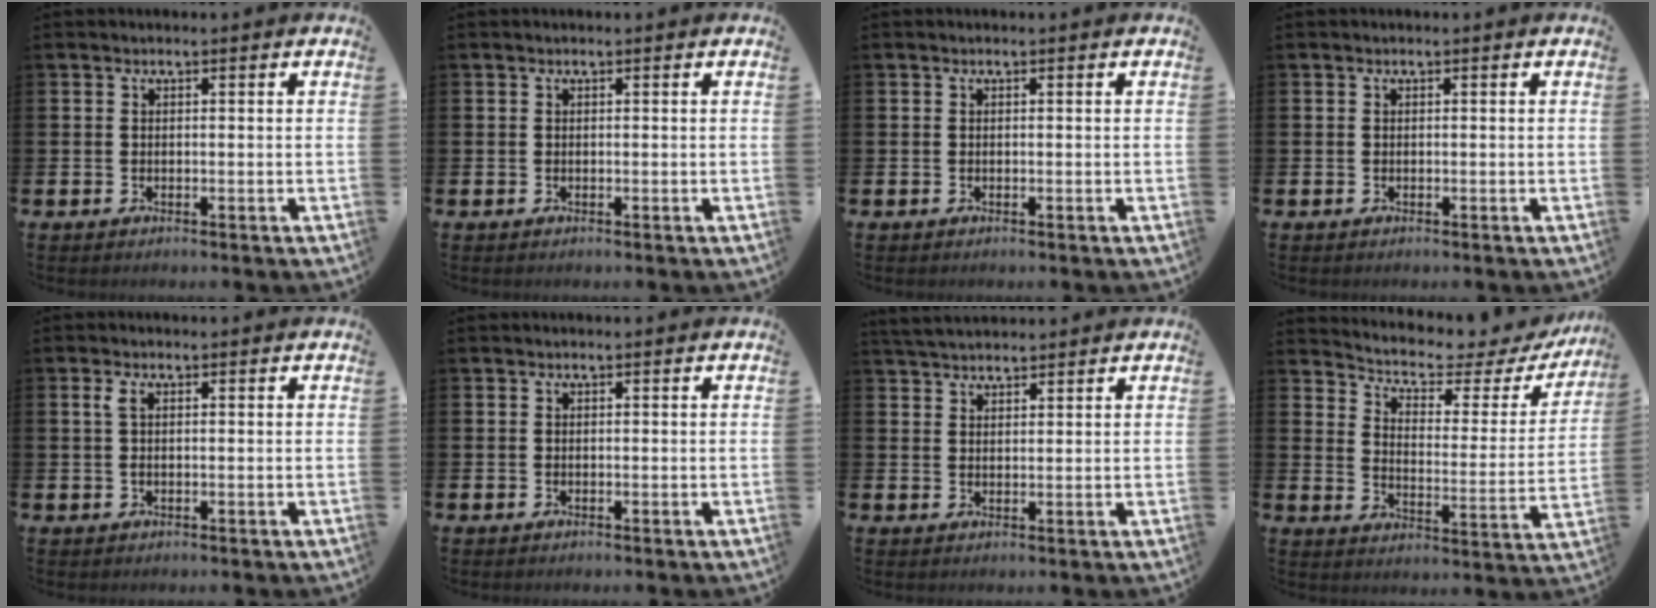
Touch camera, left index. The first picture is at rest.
{"total": 0.0}
{"total": 0.0}
{"total": 0.0}
{"total": 1.7, "force": [0.4, 0.7, 1.5], "torque": [-0.033, 0.008, 0.006]}
{"total": 0.0}
{"total": 3.5, "force": [3.4, 0.6, 0.4], "torque": [-0.015, -0.011, 0.064]}
{"total": 5.0, "force": [4.5, 1.5, 1.6], "torque": [-0.055, -0.038, 0.066]}